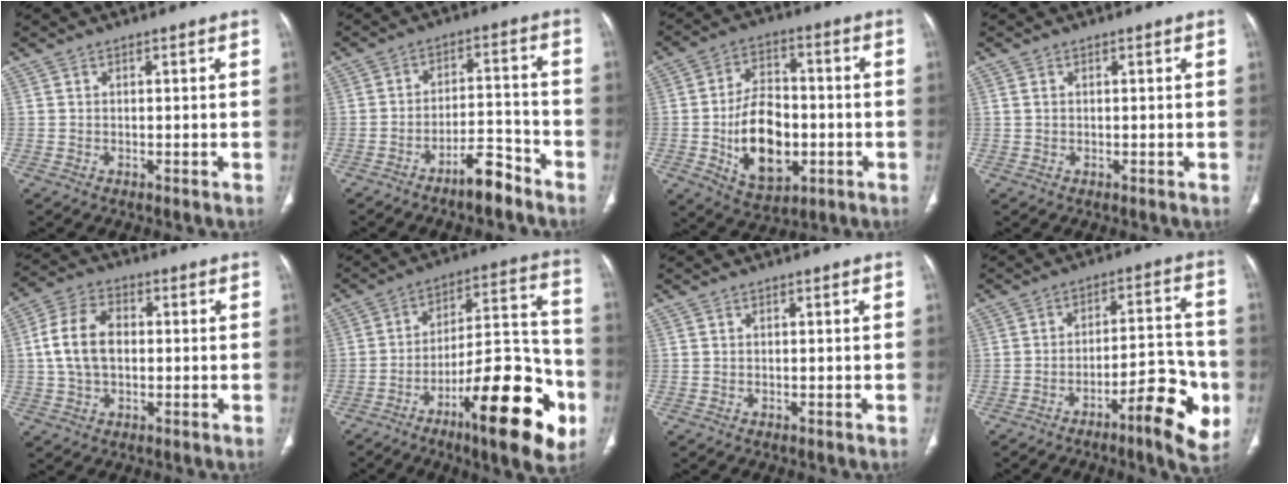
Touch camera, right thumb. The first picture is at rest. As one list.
[{"total": 7.3, "force": [-5.5, 2.2, 4.3], "torque": [-0.067, 0.049, -0.090]}, {"total": 15.1, "force": [-3.0, 9.5, 11.4], "torque": [-0.162, 0.013, -0.041]}, {"total": 1.0, "force": [0.3, 0.7, 0.7], "torque": [-0.017, 0.002, 0.009]}, {"total": 10.2, "force": [0.4, 6.8, 7.6], "torque": [-0.147, 0.021, 0.005]}, {"total": 24.6, "force": [-10.6, 6.9, 21.0], "torque": [-0.277, 0.065, -0.155]}, {"total": 0.0}, {"total": 13.2, "force": [-5.5, 3.5, 11.5], "torque": [-0.143, 0.034, -0.078]}]